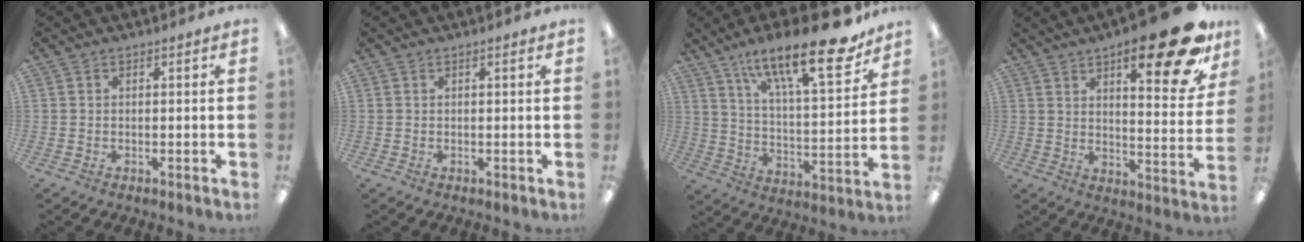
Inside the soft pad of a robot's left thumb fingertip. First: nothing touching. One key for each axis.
{"total": 0.5, "fx": 0.3, "fy": 0.0, "fz": 0.4, "tx": -0.009, "ty": 0.003, "tz": 0.005}
{"total": 22.7, "fx": 15.6, "fy": 6.4, "fz": 15.1, "tx": -0.232, "ty": -0.096, "tz": 0.251}
{"total": 20.7, "fx": 12.8, "fy": 5.9, "fz": 15.2, "tx": -0.199, "ty": -0.084, "tz": 0.197}